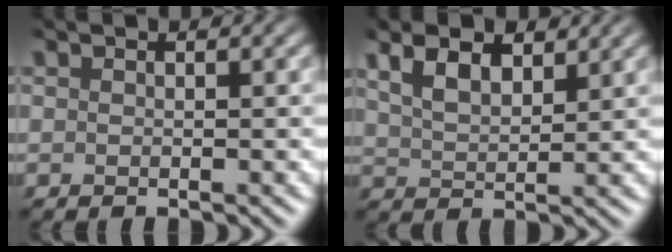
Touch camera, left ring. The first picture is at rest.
{"total": 4.1, "force": [2.4, 1.7, 2.8], "torque": [-0.065, 0.007, 0.046]}